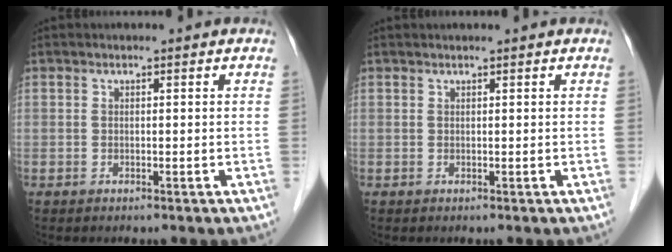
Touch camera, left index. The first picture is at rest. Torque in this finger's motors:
{"motor_torque": [0.30, 0.07, -0.07, -0.01]}